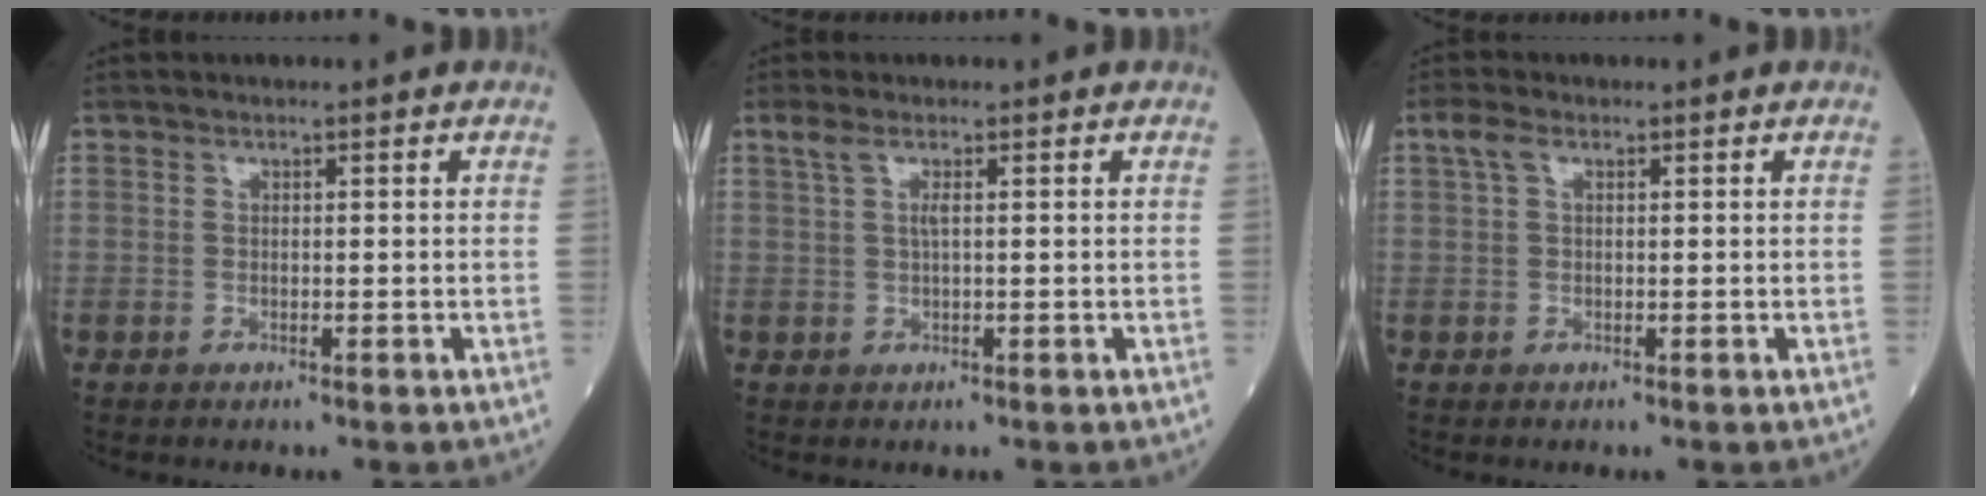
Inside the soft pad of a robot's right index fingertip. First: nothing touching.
{"total": 2.3, "force": [1.0, 0.2, 2.0], "torque": [-0.057, 0.019, 0.022]}
{"total": 2.0, "force": [0.9, 0.9, 1.6], "torque": [-0.042, 0.023, 0.021]}